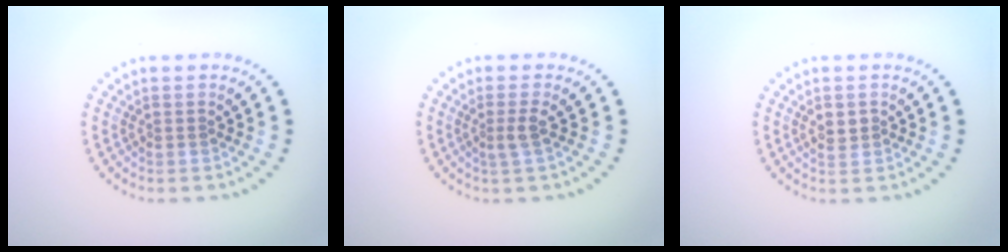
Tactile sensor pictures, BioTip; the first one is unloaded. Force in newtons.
{"total": 1.5, "press": 1.0, "slide": 1.1}
{"total": 1.3, "press": 1.3, "slide": 0.2}